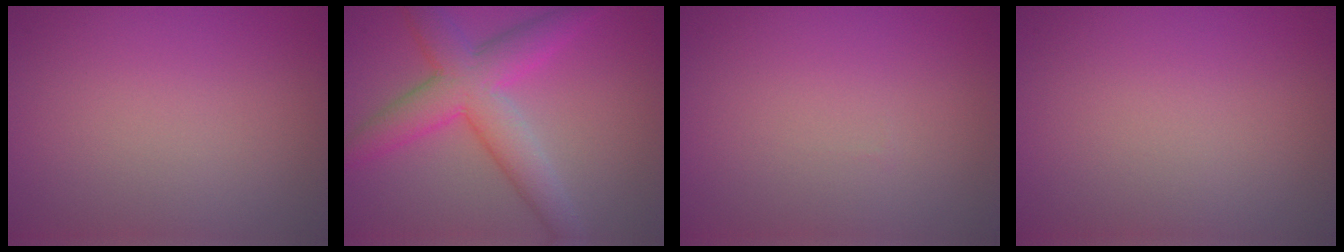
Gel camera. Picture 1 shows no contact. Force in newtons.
{"total": 6.4, "press": 6.4, "slide": 0.1}
{"total": 0.0}
{"total": 0.0}